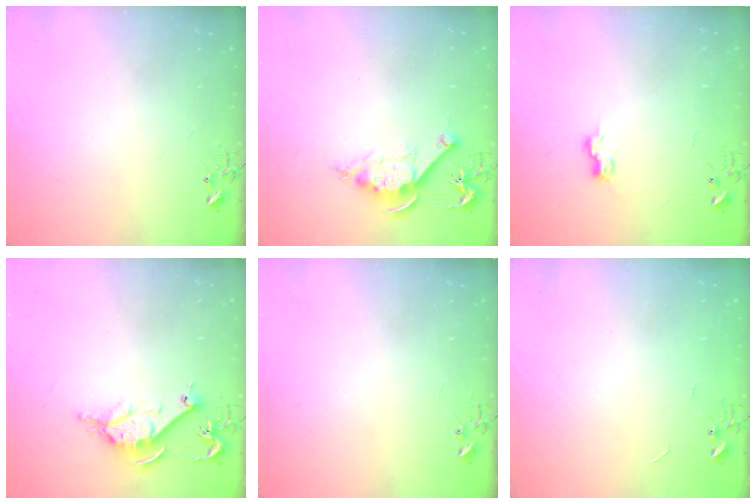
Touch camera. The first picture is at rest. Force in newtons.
{"total": 8.6, "press": 8.6, "slide": 0.1}
{"total": 6.7, "press": 6.7, "slide": 0.1}
{"total": 9.9, "press": 9.8, "slide": 0.8}
{"total": 0.0}
{"total": 0.6, "press": 0.6, "slide": 0.1}